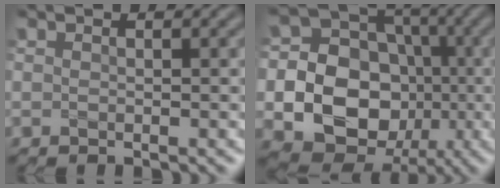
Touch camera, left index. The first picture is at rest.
{"total": 16.6, "force": [-2.1, 14.9, 7.1], "torque": [-0.159, 0.016, -0.056]}